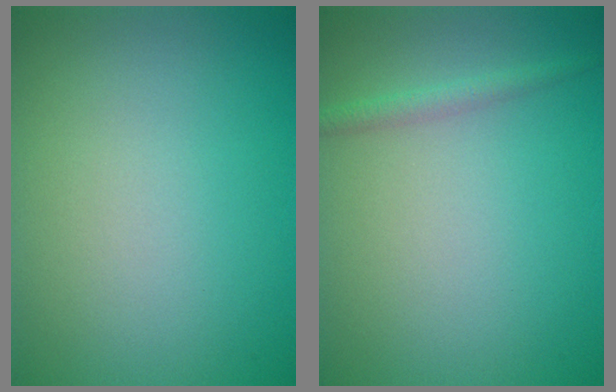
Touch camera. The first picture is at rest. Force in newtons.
{"total": 1.3, "press": 1.3, "slide": 0.1}